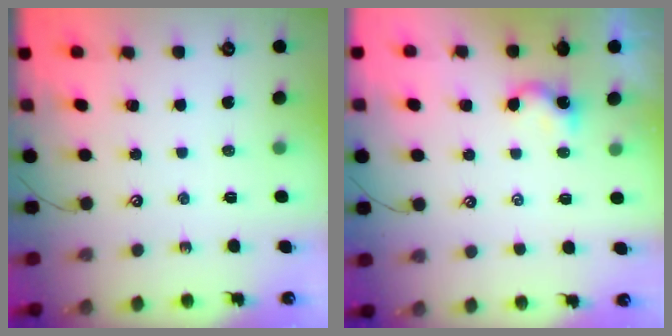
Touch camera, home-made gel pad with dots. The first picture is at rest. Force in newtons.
{"total": 1.2, "press": 1.1, "slide": 0.3}